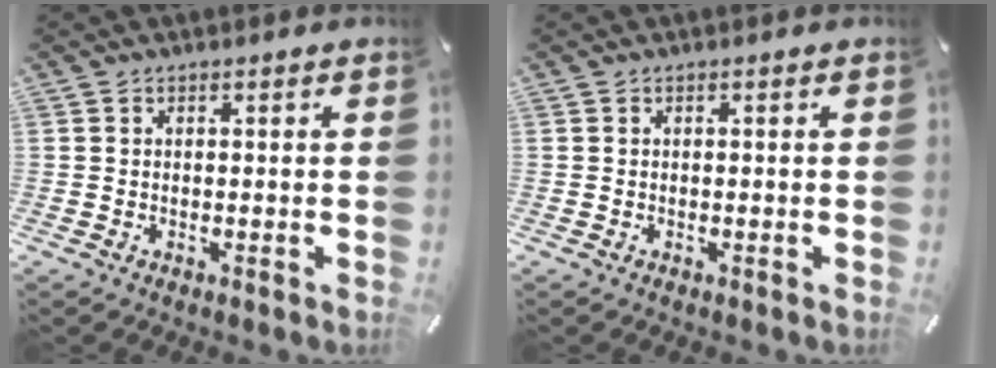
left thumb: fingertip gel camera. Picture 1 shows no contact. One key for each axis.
{"total": 0.0}